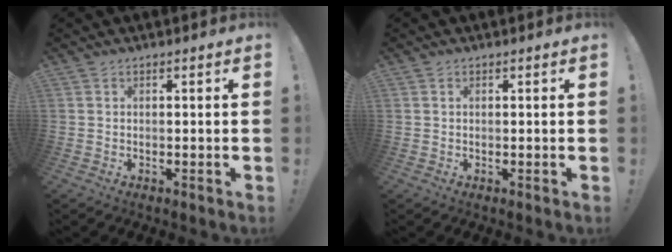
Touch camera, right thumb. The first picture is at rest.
{"total": 0.0}